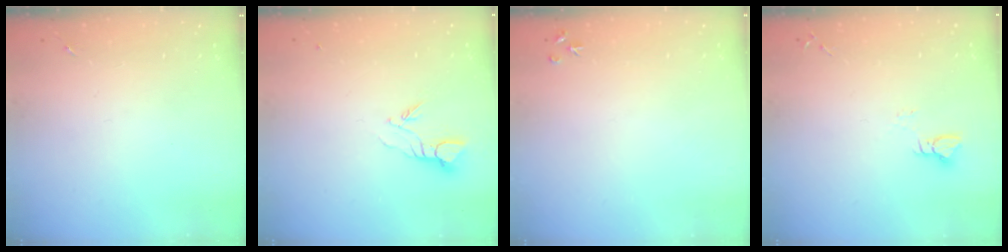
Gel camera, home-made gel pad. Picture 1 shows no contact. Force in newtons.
{"total": 3.7, "press": 3.7, "slide": 0.1}
{"total": 3.6, "press": 3.5, "slide": 0.5}
{"total": 3.0, "press": 3.0, "slide": 0.3}